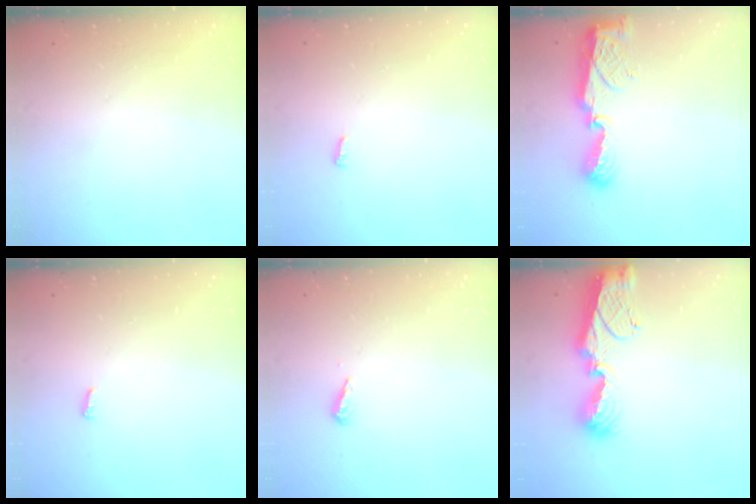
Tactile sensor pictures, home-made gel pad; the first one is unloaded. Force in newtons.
{"total": 2.8, "press": 2.8, "slide": 0.5}
{"total": 7.3, "press": 7.3, "slide": 0.7}
{"total": 2.8, "press": 2.8, "slide": 0.5}
{"total": 4.3, "press": 4.2, "slide": 0.6}
{"total": 11.7, "press": 11.6, "slide": 1.1}